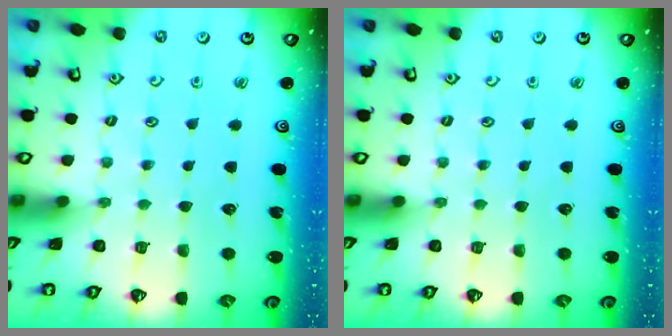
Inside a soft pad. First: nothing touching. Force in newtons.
{"total": 0.0}